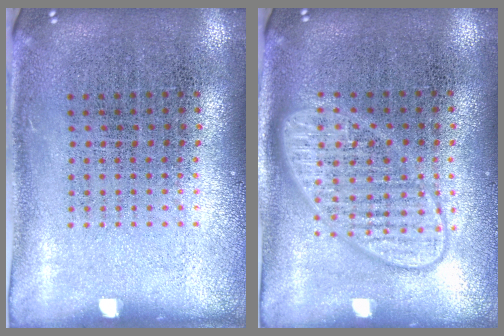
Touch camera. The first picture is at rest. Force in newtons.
{"total": 2.6, "press": 2.6, "slide": 0.4}